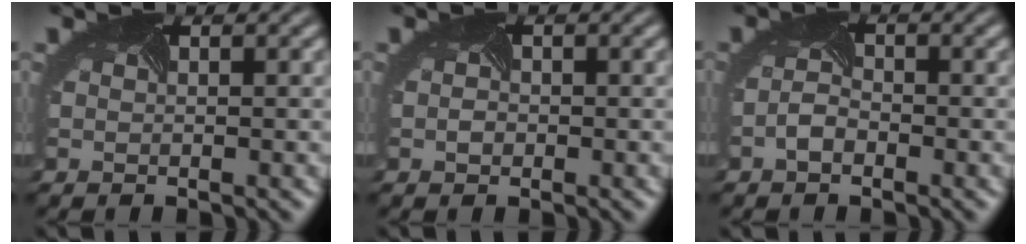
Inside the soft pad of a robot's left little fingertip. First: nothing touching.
{"total": 0.5, "force": [-0.5, 0.0, -0.2], "torque": [-0.009, -0.005, -0.003]}
{"total": 1.5, "force": [-1.3, 0.3, 0.5], "torque": [-0.025, -0.003, -0.021]}